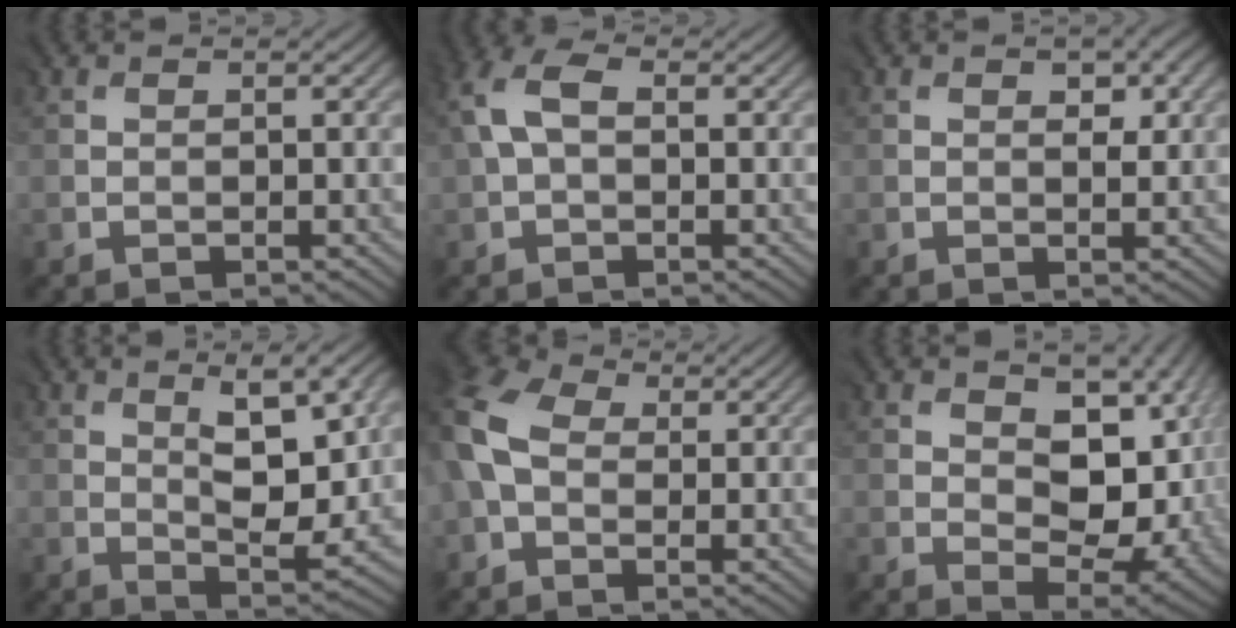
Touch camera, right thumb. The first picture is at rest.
{"total": 5.6, "force": [1.1, 3.4, 4.3], "torque": [-0.110, 0.016, 0.012]}
{"total": 2.9, "force": [1.0, 1.3, 2.3], "torque": [-0.037, -0.003, 0.021]}
{"total": 8.0, "force": [2.2, 2.7, 7.2], "torque": [-0.129, -0.010, 0.044]}
{"total": 9.5, "force": [0.1, 6.8, 6.7], "torque": [-0.192, -0.006, -0.003]}
{"total": 11.8, "force": [1.0, 7.4, 9.2], "torque": [-0.147, -0.017, 0.030]}